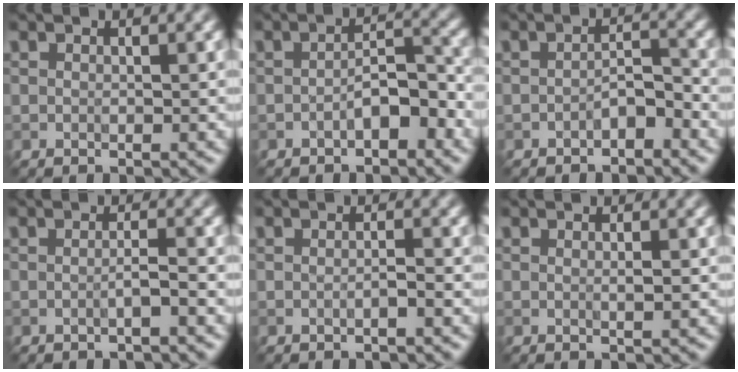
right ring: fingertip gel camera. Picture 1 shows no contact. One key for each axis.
{"total": 2.9, "fx": -1.5, "fy": 1.1, "fz": 2.3, "tx": -0.035, "ty": 0.012, "tz": -0.026}
{"total": 1.9, "fx": -1.3, "fy": 0.7, "fz": 1.2, "tx": -0.021, "ty": 0.008, "tz": -0.023}
{"total": 1.2, "fx": -0.5, "fy": 0.1, "fz": 1.1, "tx": -0.016, "ty": 0.003, "tz": -0.013}
{"total": 0.8, "fx": -0.4, "fy": 0.0, "fz": 0.6, "tx": -0.012, "ty": -0.001, "tz": -0.008}
{"total": 0.8, "fx": 0.1, "fy": 0.2, "fz": 0.7, "tx": -0.007, "ty": 0.002, "tz": -0.001}